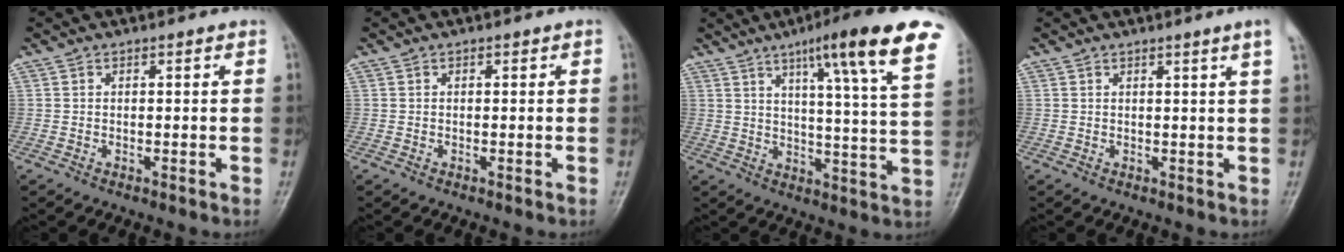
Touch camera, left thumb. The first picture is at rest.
{"total": 0.0}
{"total": 19.4, "force": [11.1, 1.8, 15.8], "torque": [-0.206, -0.037, 0.144]}
{"total": 2.6, "force": [1.5, -0.8, 1.9], "torque": [-0.026, -0.008, 0.024]}